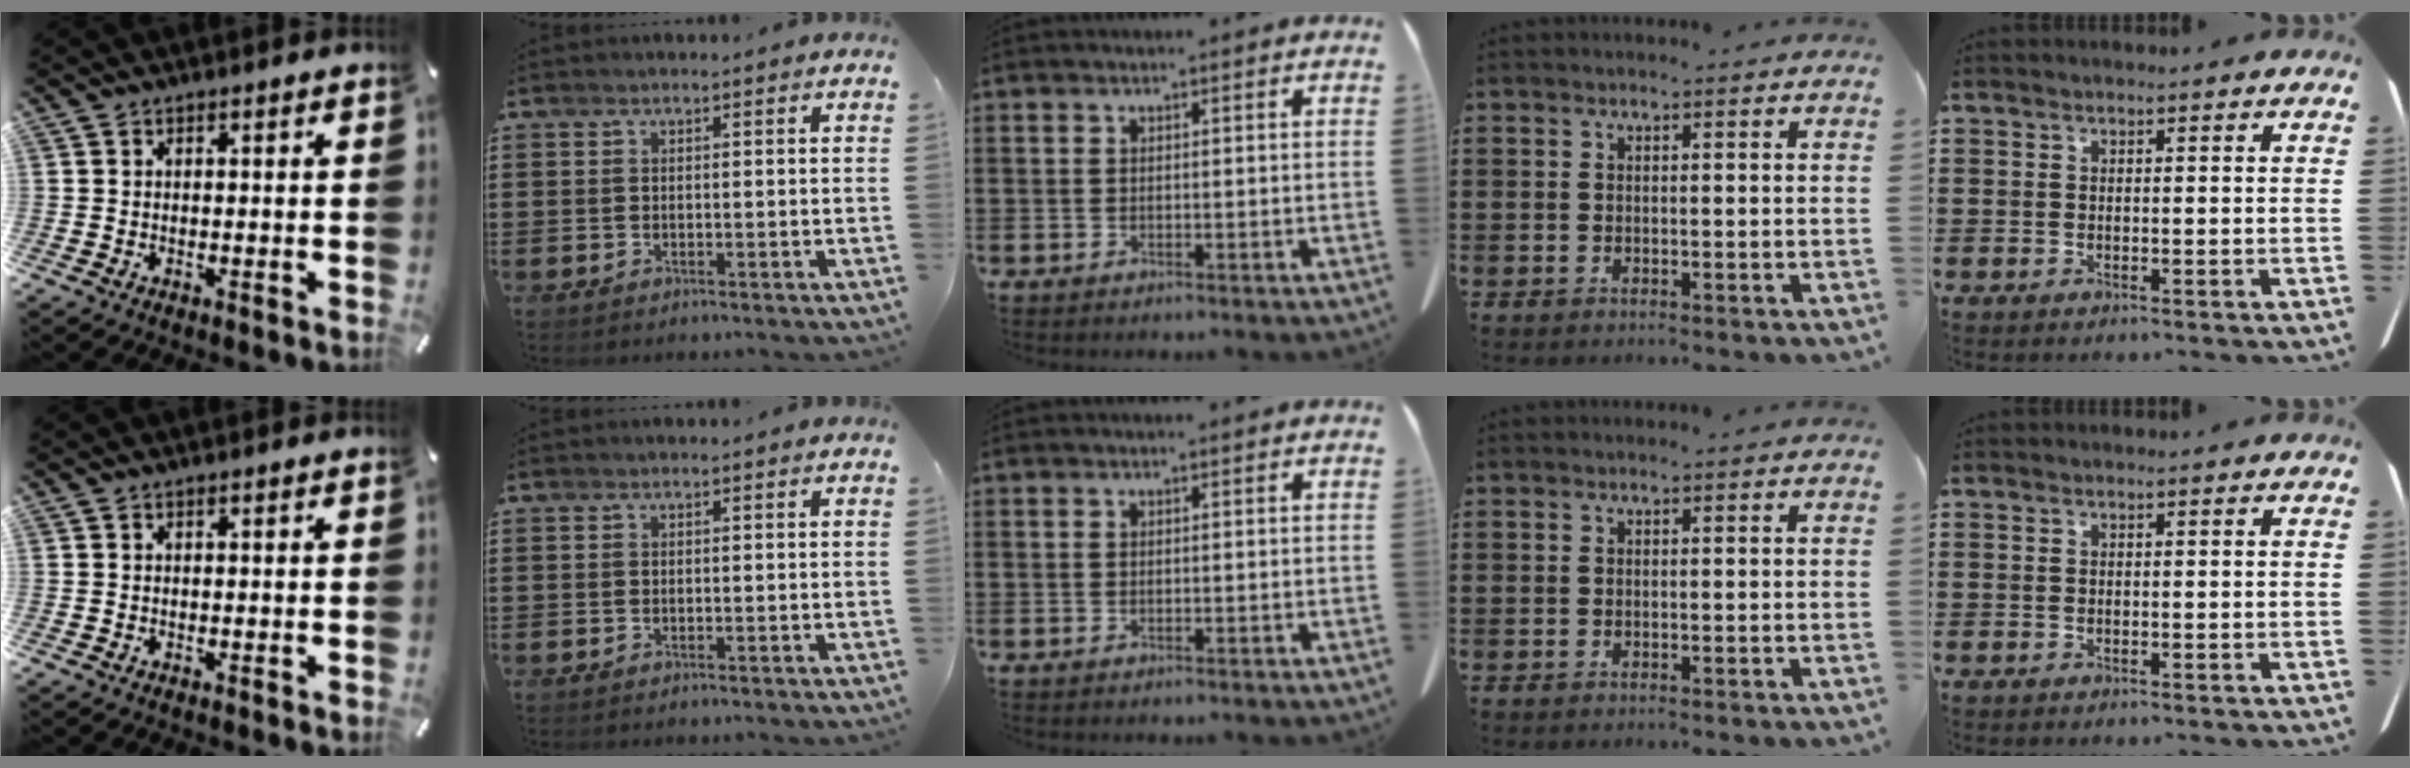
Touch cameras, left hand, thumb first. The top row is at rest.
{}